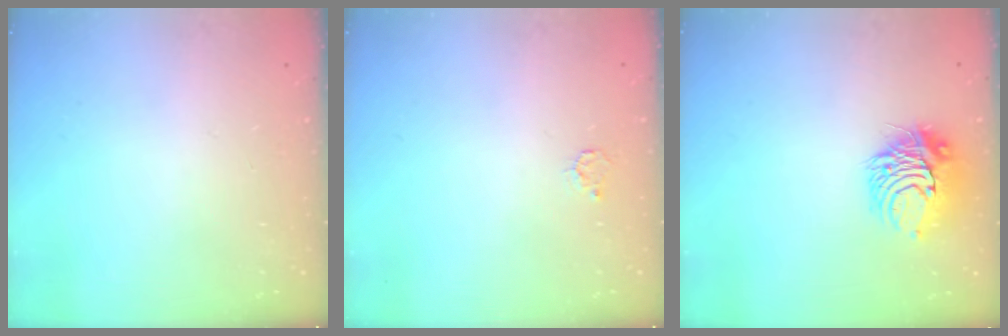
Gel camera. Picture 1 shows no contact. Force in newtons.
{"total": 3.6, "press": 3.6, "slide": 0.3}
{"total": 9.6, "press": 9.5, "slide": 1.0}